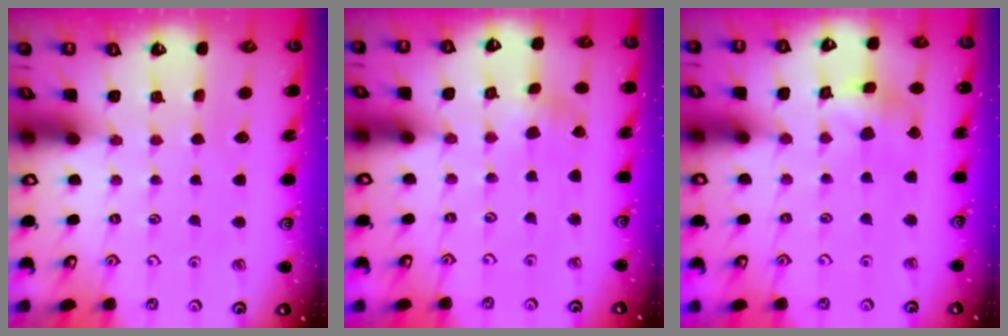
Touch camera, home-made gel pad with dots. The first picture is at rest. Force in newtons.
{"total": 0.6, "press": 0.6, "slide": 0.1}
{"total": 5.2, "press": 5.2, "slide": 0.5}